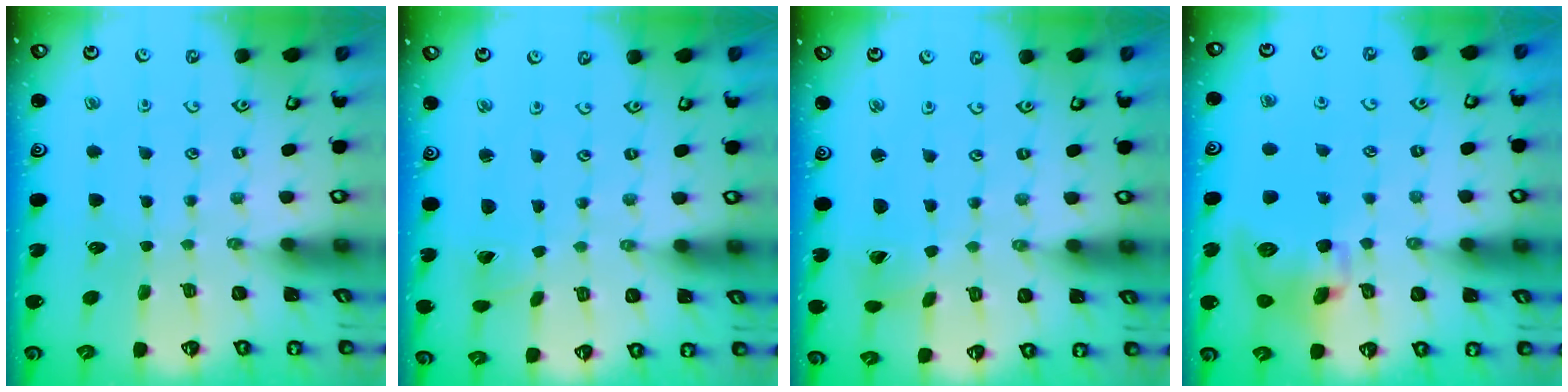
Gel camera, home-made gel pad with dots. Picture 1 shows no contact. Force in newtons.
{"total": 1.7, "press": 1.7, "slide": 0.3}
{"total": 1.0, "press": 1.0, "slide": 0.1}
{"total": 12.1, "press": 11.9, "slide": 1.9}